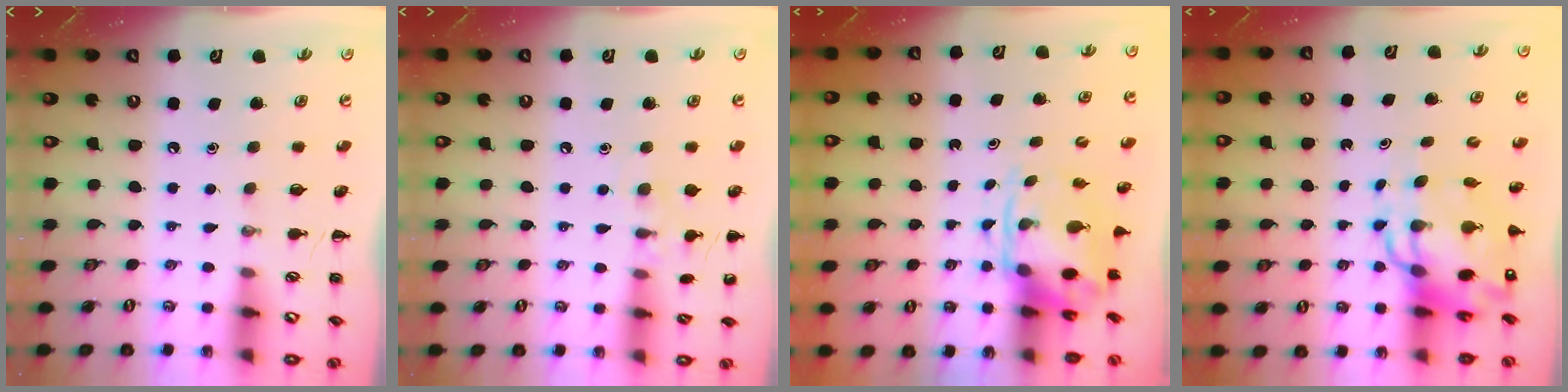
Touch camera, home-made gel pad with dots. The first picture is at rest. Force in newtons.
{"total": 7.7, "press": 7.5, "slide": 2.1}
{"total": 3.8, "press": 3.7, "slide": 0.9}
{"total": 11.1, "press": 10.6, "slide": 3.2}